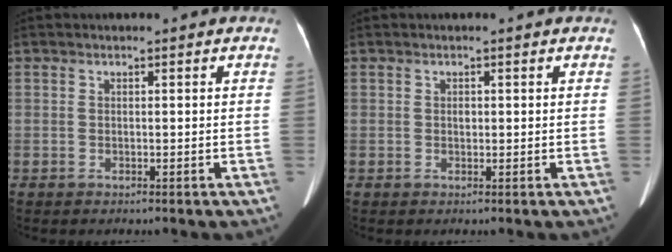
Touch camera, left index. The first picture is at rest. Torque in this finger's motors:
{"motor_torque": [0.45, -0.03, 0.11, 0.00]}